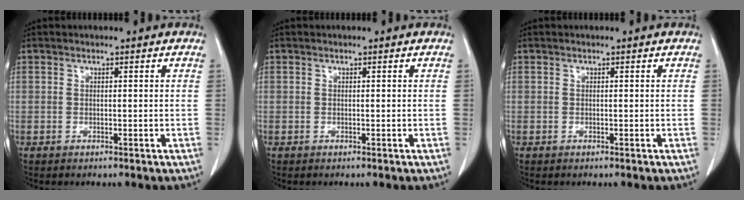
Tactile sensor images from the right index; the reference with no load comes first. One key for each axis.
{"total": 0.0}
{"total": 0.0}